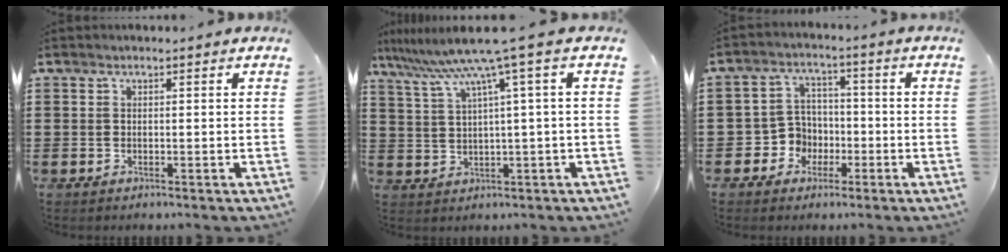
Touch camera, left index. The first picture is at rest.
{"total": 8.2, "force": [4.2, -0.9, 7.0], "torque": [-0.161, -0.032, 0.063]}
{"total": 5.3, "force": [-1.9, 4.8, 1.4], "torque": [-0.047, 0.009, -0.039]}